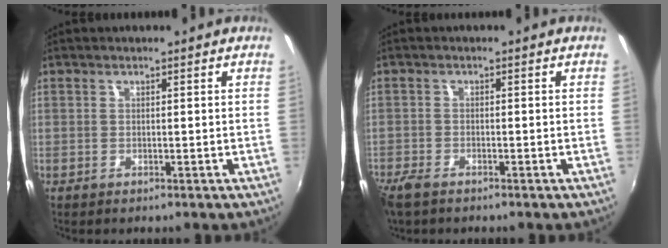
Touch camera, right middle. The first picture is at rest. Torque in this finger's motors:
{"motor_torque": [0.47, -0.43, 0.22, 0.09]}